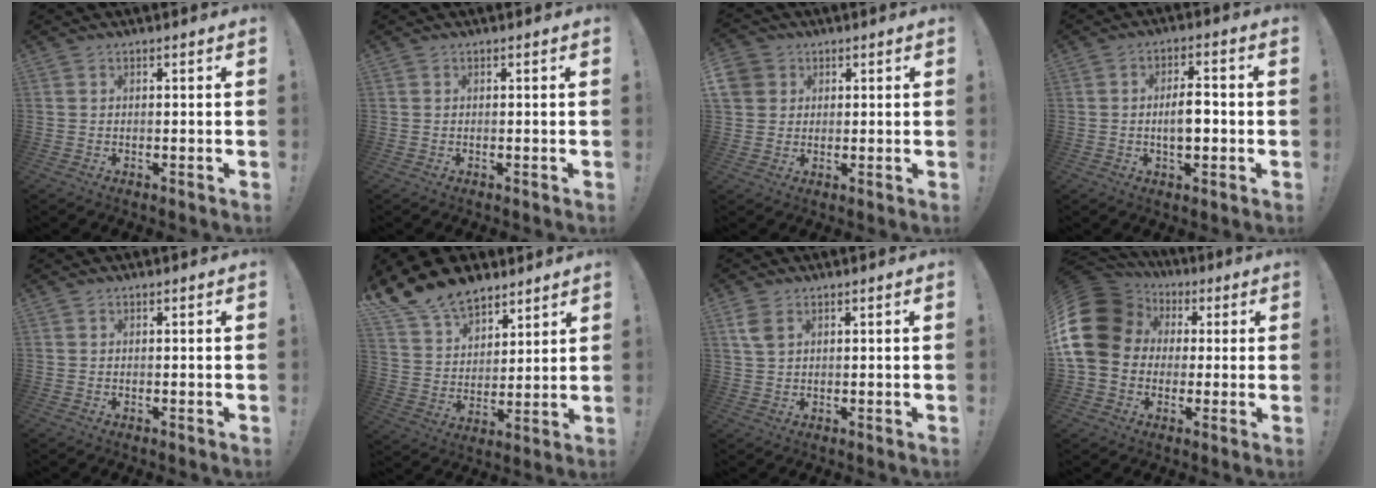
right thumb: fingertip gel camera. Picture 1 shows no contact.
{"total": 0.0}
{"total": 5.4, "force": [2.2, 4.8, 1.2], "torque": [-0.027, -0.007, 0.042]}
{"total": 6.5, "force": [-0.8, 3.0, 5.7], "torque": [-0.083, 0.003, -0.021]}
{"total": 0.0}
{"total": 16.5, "force": [13.0, 8.9, 5.1], "torque": [-0.111, -0.091, 0.247]}
{"total": 4.1, "force": [2.0, 2.3, 2.8], "torque": [-0.050, -0.005, 0.038]}
{"total": 18.6, "force": [3.1, 15.0, 10.5], "torque": [-0.197, -0.005, 0.071]}